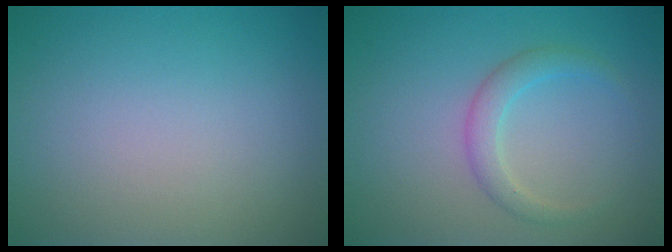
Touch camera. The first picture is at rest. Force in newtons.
{"total": 2.1, "press": 2.1, "slide": 0.1}